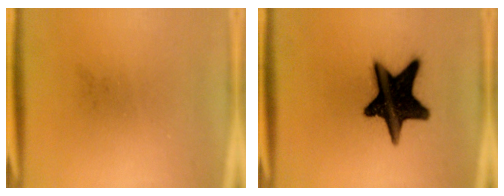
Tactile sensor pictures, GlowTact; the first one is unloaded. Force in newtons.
{"total": 19.2}